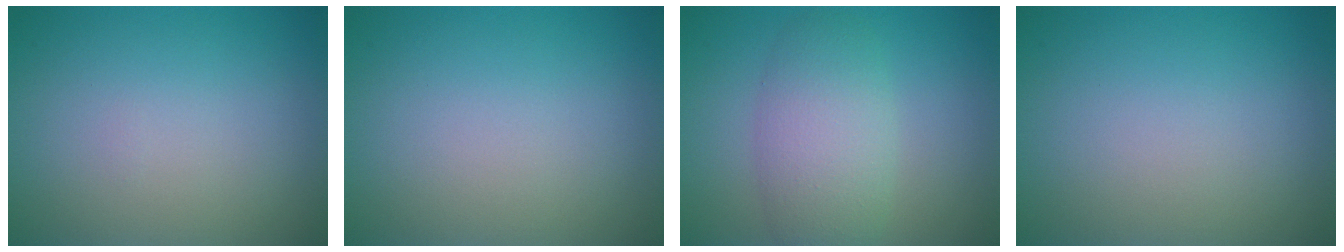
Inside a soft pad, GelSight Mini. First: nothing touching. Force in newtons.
{"total": 0.0}
{"total": 4.8, "press": 4.8, "slide": 0.3}
{"total": 0.0}